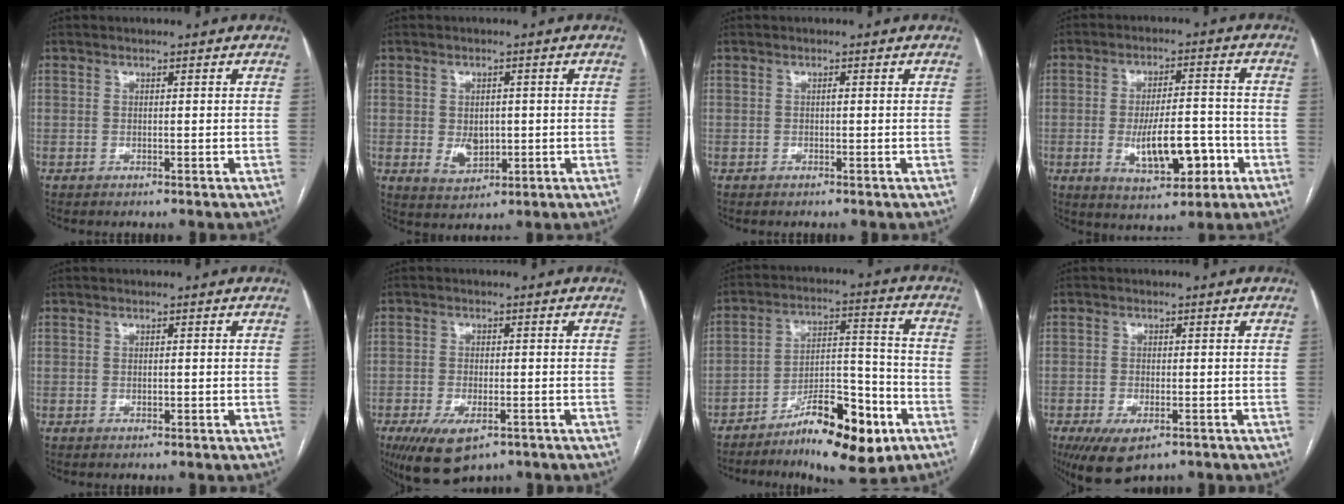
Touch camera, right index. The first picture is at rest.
{"total": 4.5, "force": [-0.3, 3.2, 3.1], "torque": [-0.049, -0.001, 0.011]}
{"total": 0.0}
{"total": 10.2, "force": [-3.1, 3.7, 9.0], "torque": [-0.154, 0.007, -0.041]}
{"total": 0.6, "force": [-0.2, 0.3, 0.5], "torque": [-0.013, 0.000, 0.000]}
{"total": 8.2, "force": [-4.8, 3.6, 5.6], "torque": [-0.099, -0.015, -0.073]}
{"total": 14.7, "force": [-8.5, 4.4, 11.2], "torque": [-0.167, 0.022, -0.132]}
{"total": 7.1, "force": [-4.4, 3.1, 4.7], "torque": [-0.080, -0.013, -0.067]}